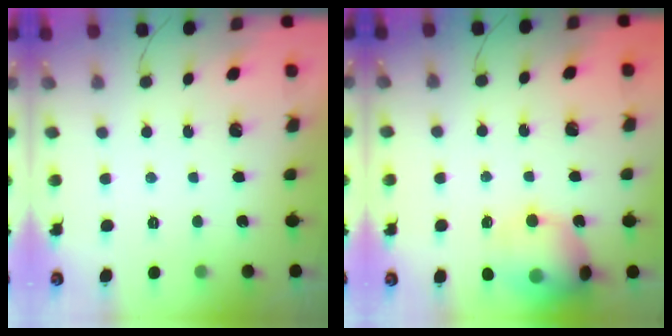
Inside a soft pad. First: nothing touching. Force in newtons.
{"total": 14.4, "press": 14.1, "slide": 2.6}